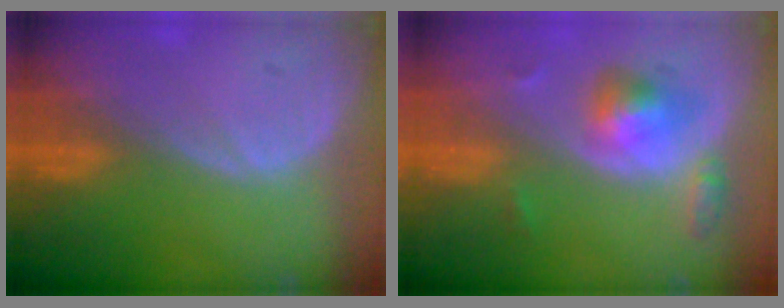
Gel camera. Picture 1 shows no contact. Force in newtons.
{"total": 5.1, "press": 5.1, "slide": 0.9}